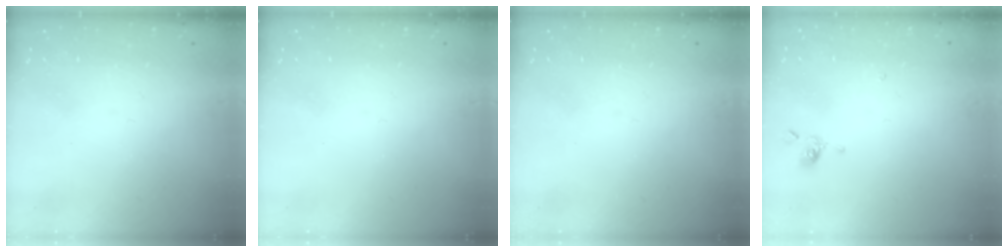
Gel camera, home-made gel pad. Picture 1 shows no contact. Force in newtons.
{"total": 0.0}
{"total": 0.0}
{"total": 1.7, "press": 1.7, "slide": 0.3}